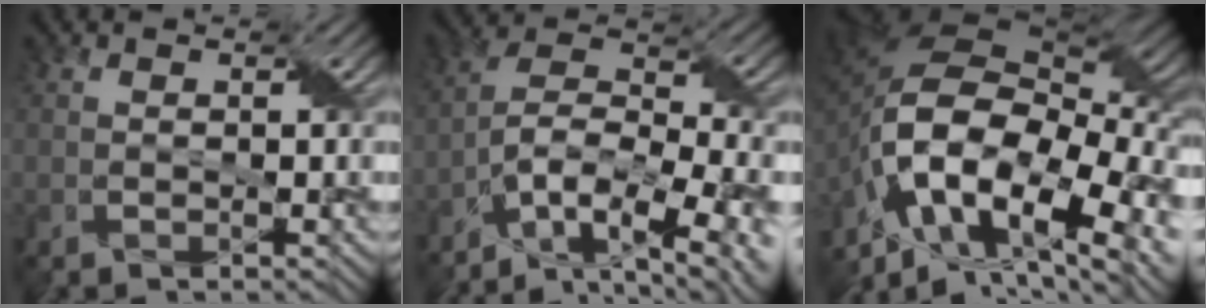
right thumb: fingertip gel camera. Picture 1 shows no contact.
{"total": 13.9, "force": [-7.8, 6.0, 9.9], "torque": [-0.192, -0.012, -0.140]}
{"total": 17.9, "force": [-6.1, 10.0, 13.5], "torque": [-0.283, -0.019, -0.106]}